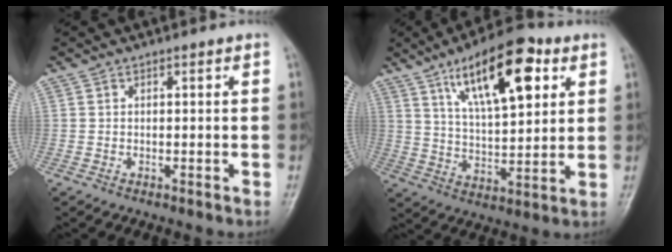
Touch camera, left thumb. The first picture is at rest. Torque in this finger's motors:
{"motor_torque": [0.64, 0.63, 1.81, -0.94, 0.39]}